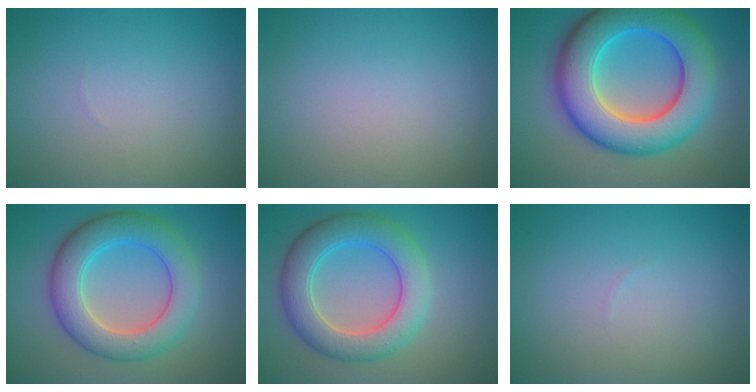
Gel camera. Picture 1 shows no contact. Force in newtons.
{"total": 0.0}
{"total": 12.2, "press": 12.2, "slide": 0.1}
{"total": 7.3, "press": 7.3, "slide": 0.5}
{"total": 6.8, "press": 6.8, "slide": 0.1}
{"total": 0.0}